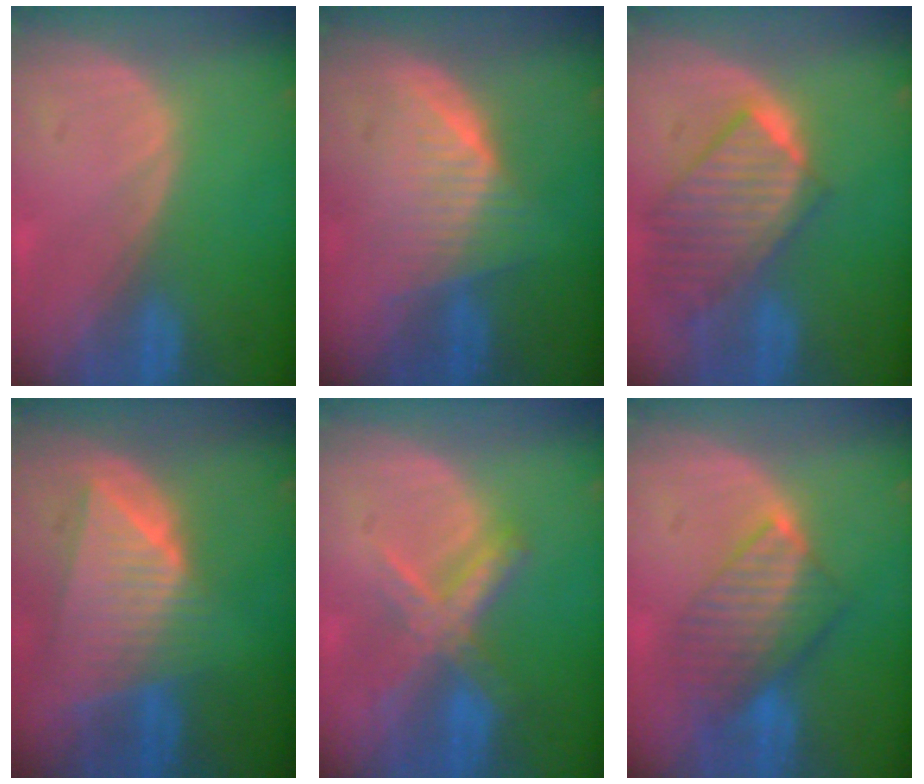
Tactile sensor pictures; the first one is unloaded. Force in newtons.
{"total": 6.5, "press": 6.2, "slide": 1.8}
{"total": 9.8, "press": 8.6, "slide": 4.7}
{"total": 9.2, "press": 8.2, "slide": 4.2}
{"total": 7.2, "press": 6.1, "slide": 3.9}
{"total": 7.7, "press": 7.2, "slide": 2.8}